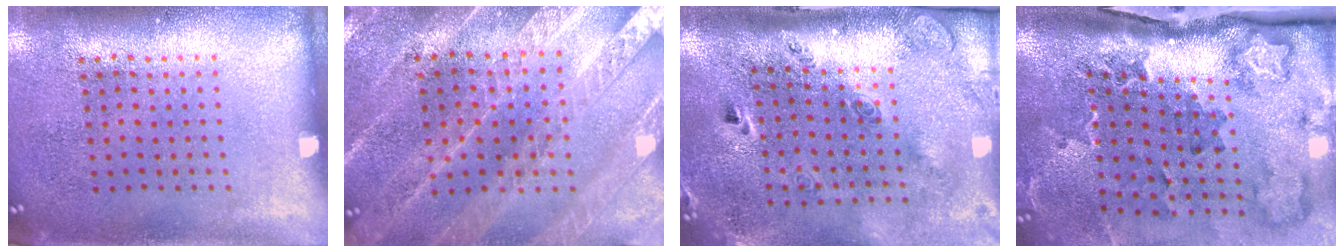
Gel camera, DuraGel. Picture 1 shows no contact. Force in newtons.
{"total": 2.4, "press": 2.4, "slide": 0.2}
{"total": 2.9, "press": 2.0, "slide": 2.1}
{"total": 3.7, "press": 2.4, "slide": 2.7}